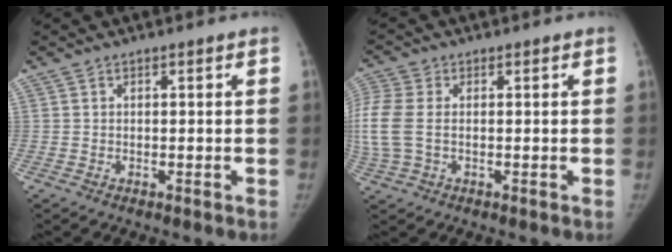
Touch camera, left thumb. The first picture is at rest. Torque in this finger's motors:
{"motor_torque": [2.48, 2.53, 2.77, 0.00, 0.72]}